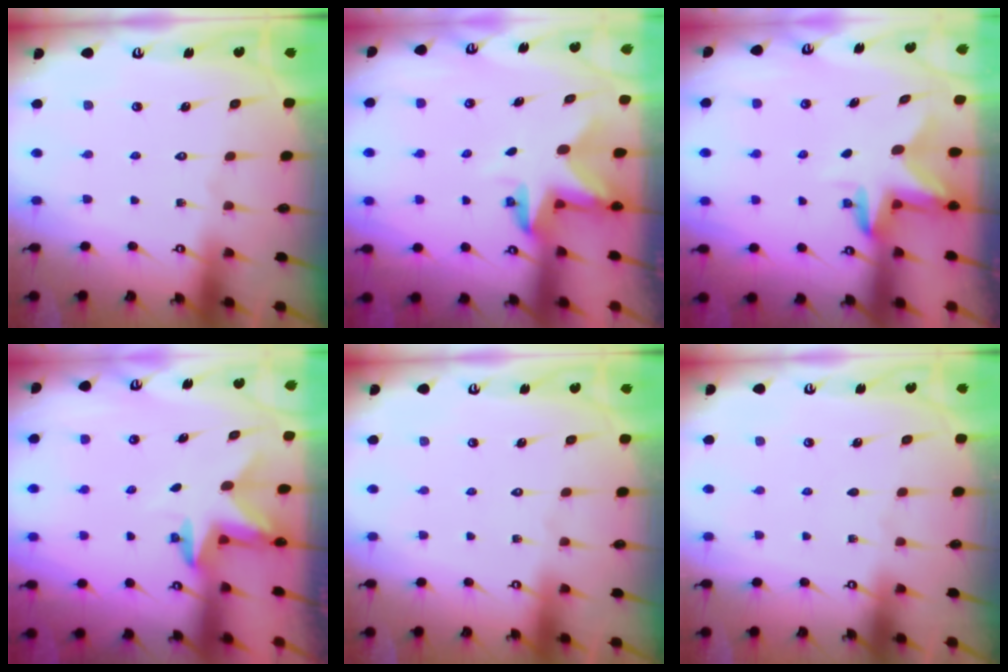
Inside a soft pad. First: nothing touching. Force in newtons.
{"total": 3.2, "press": 3.2, "slide": 0.2}
{"total": 4.3, "press": 4.3, "slide": 0.3}
{"total": 2.4, "press": 2.3, "slide": 0.4}
{"total": 0.0}
{"total": 0.0}